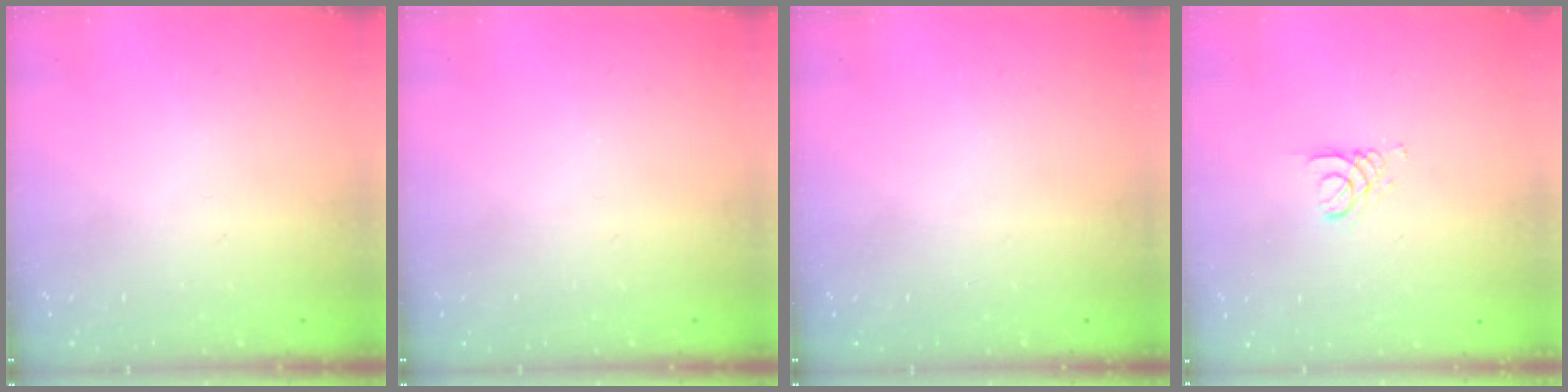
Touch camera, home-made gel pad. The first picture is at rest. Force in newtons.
{"total": 0.0}
{"total": 0.0}
{"total": 2.7, "press": 2.7, "slide": 0.3}